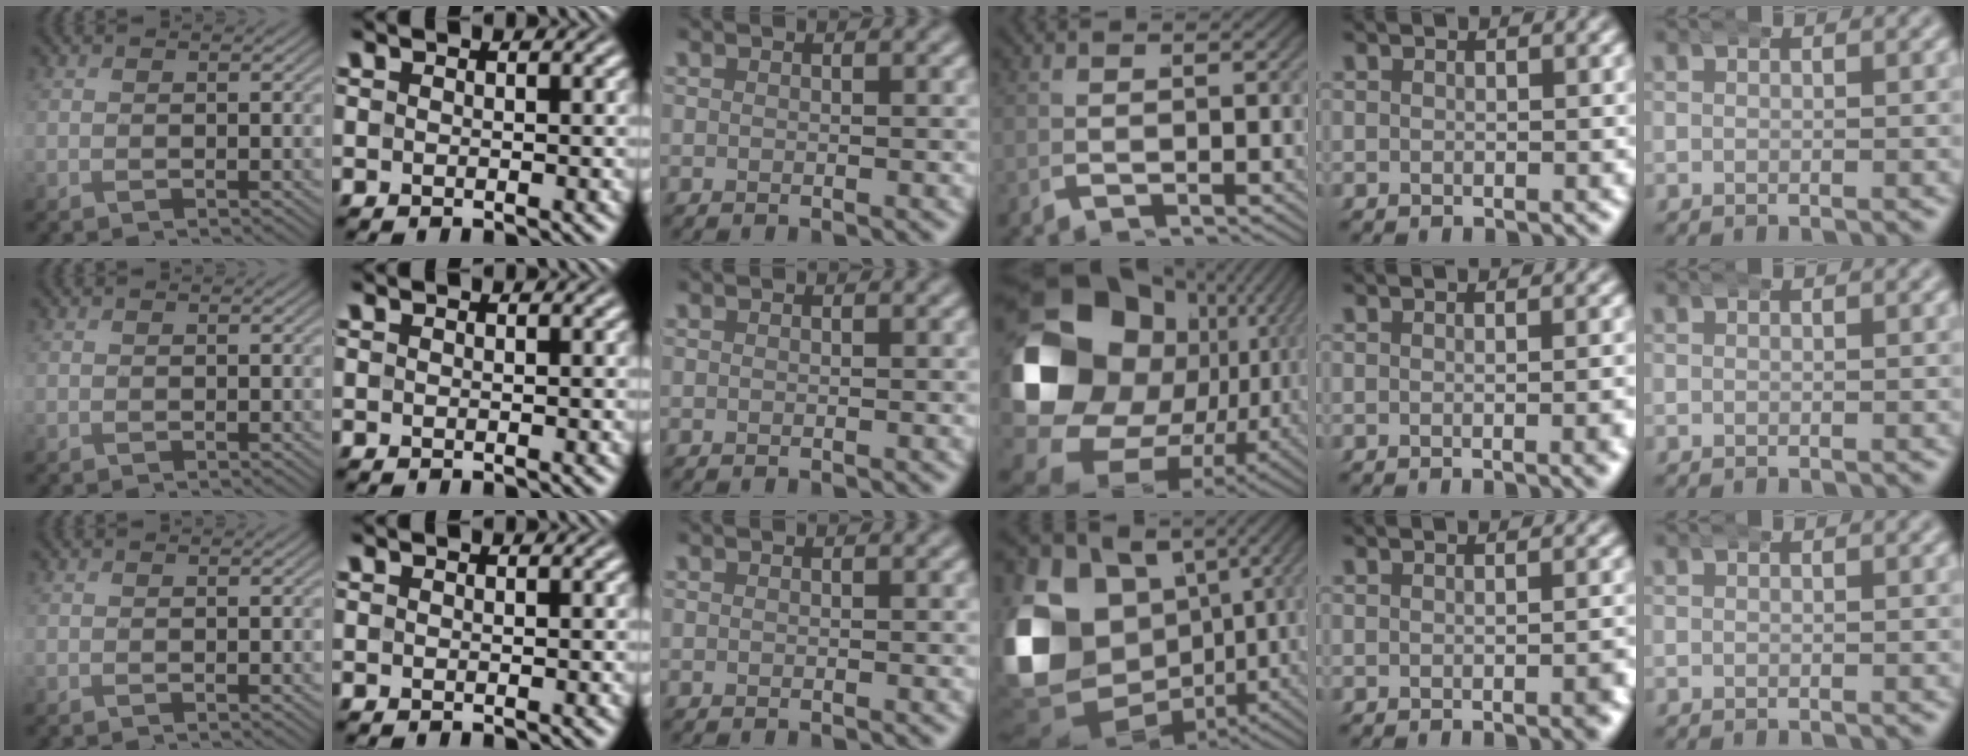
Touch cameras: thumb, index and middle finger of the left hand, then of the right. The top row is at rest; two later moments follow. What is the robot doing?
{"motion": "wrap", "object": "bandana"}